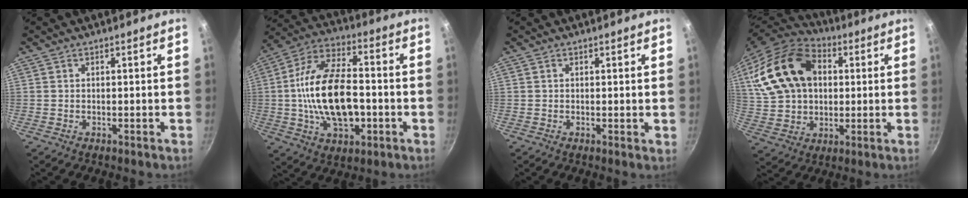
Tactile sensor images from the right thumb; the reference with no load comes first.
{"total": 19.8, "force": [-2.2, 10.9, 16.3], "torque": [-0.277, 0.031, -0.042]}
{"total": 0.8, "force": [0.3, 0.3, 0.7], "torque": [-0.009, 0.000, 0.003]}
{"total": 22.1, "force": [5.3, 15.8, 14.4], "torque": [-0.263, 0.018, 0.098]}